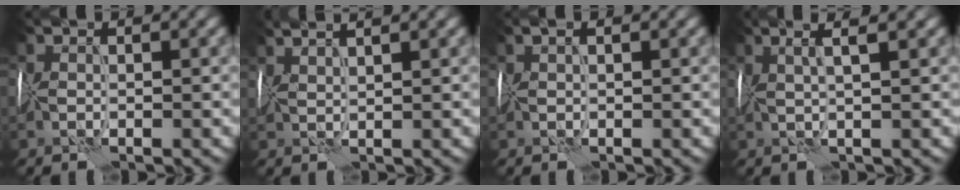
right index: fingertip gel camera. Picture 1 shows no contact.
{"total": 3.7, "force": [2.9, 0.6, 2.1], "torque": [-0.032, 0.022, 0.029]}
{"total": 1.7, "force": [1.1, 0.5, 1.3], "torque": [-0.019, 0.018, 0.012]}
{"total": 3.7, "force": [2.1, 0.6, 2.9], "torque": [-0.029, 0.023, 0.010]}